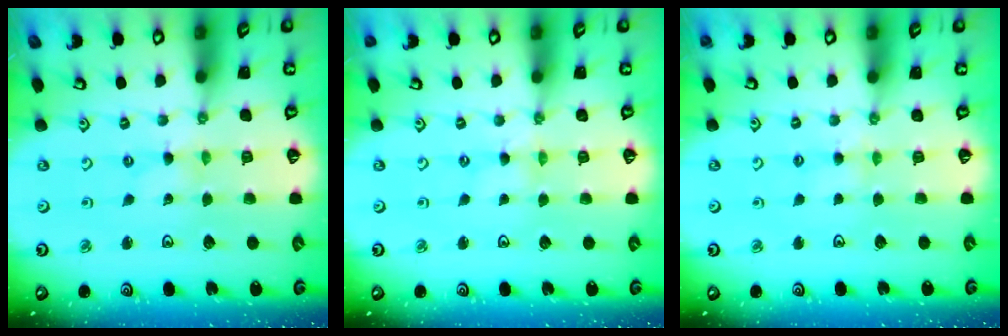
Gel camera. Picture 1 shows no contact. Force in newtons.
{"total": 0.0}
{"total": 2.8, "press": 2.8, "slide": 0.4}